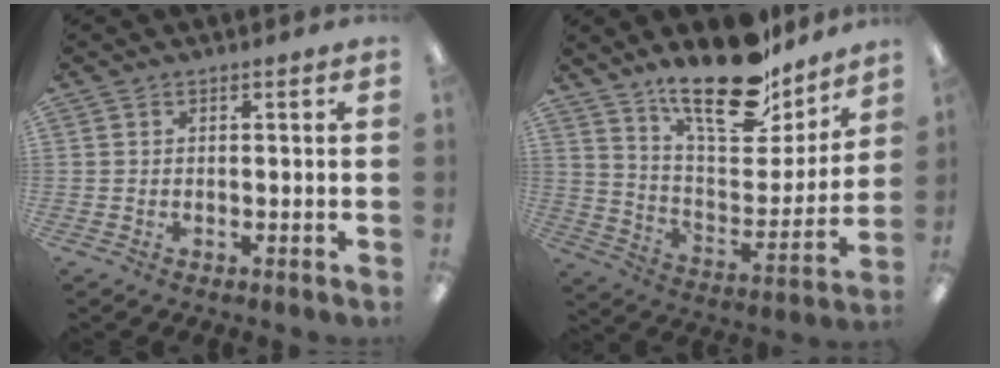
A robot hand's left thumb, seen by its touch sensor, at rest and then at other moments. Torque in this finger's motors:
{"motor_torque": [0.36, 0.29, 1.47, -1.30, 0.22]}